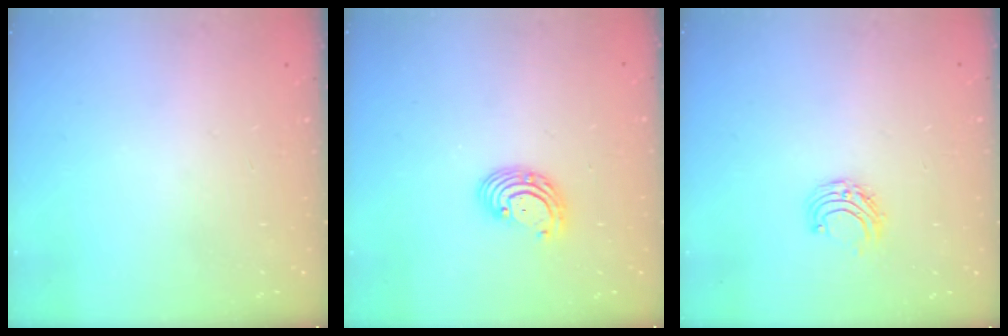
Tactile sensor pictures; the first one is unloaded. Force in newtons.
{"total": 5.2, "press": 5.2, "slide": 0.5}
{"total": 5.9, "press": 5.8, "slide": 0.7}